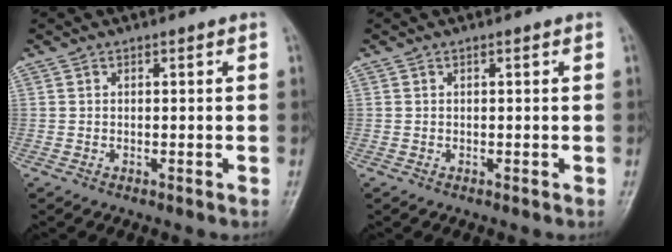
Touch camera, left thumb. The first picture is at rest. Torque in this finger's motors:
{"motor_torque": [0.01, 0.03, 0.00, 0.01, 0.00]}